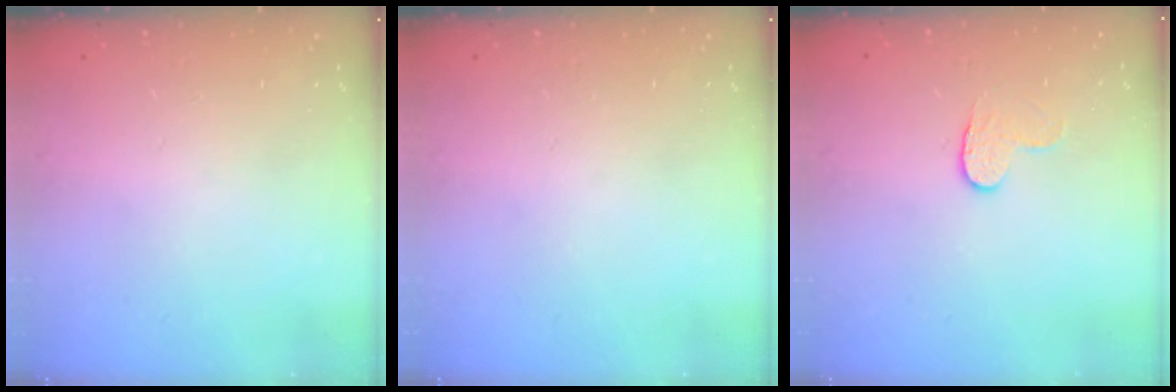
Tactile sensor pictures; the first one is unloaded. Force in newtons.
{"total": 0.0}
{"total": 4.5, "press": 4.5, "slide": 0.5}